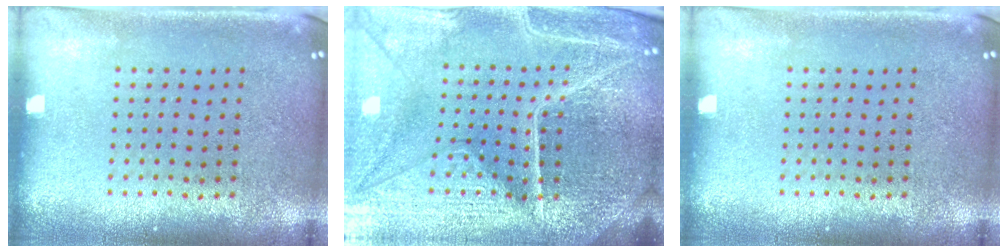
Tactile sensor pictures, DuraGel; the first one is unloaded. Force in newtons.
{"total": 5.8, "press": 5.3, "slide": 2.4}
{"total": 0.0}